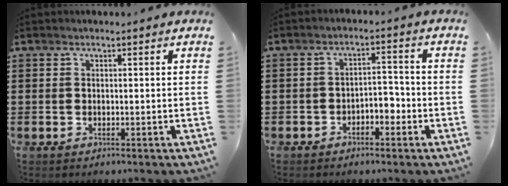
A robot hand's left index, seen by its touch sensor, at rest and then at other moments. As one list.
[{"total": 3.1, "force": [-2.4, 1.5, 1.4], "torque": [-0.030, 0.008, -0.050]}]